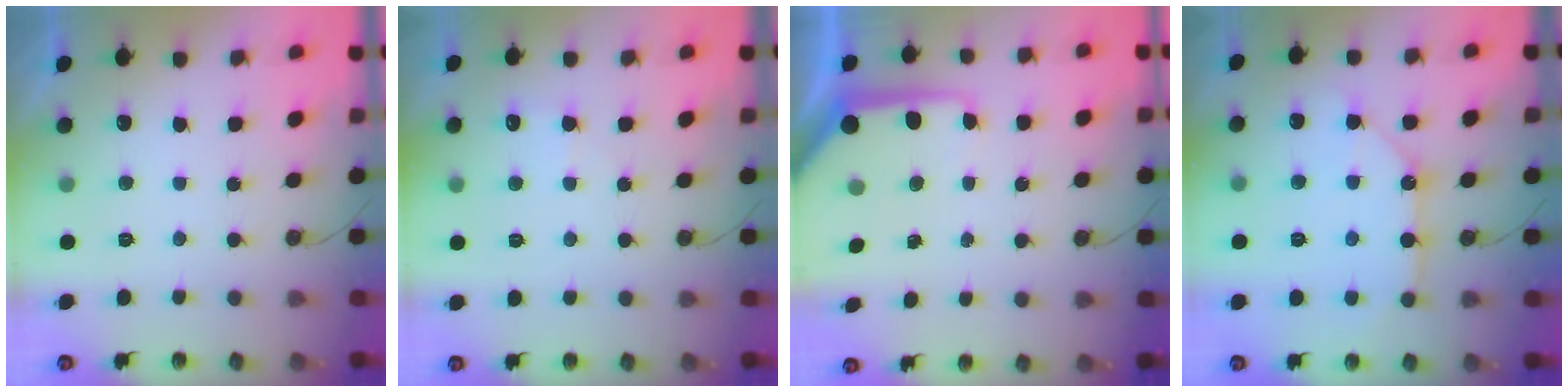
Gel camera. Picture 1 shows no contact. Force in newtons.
{"total": 3.6, "press": 3.6, "slide": 0.4}
{"total": 9.7, "press": 9.6, "slide": 1.1}
{"total": 12.0, "press": 12.0, "slide": 1.0}